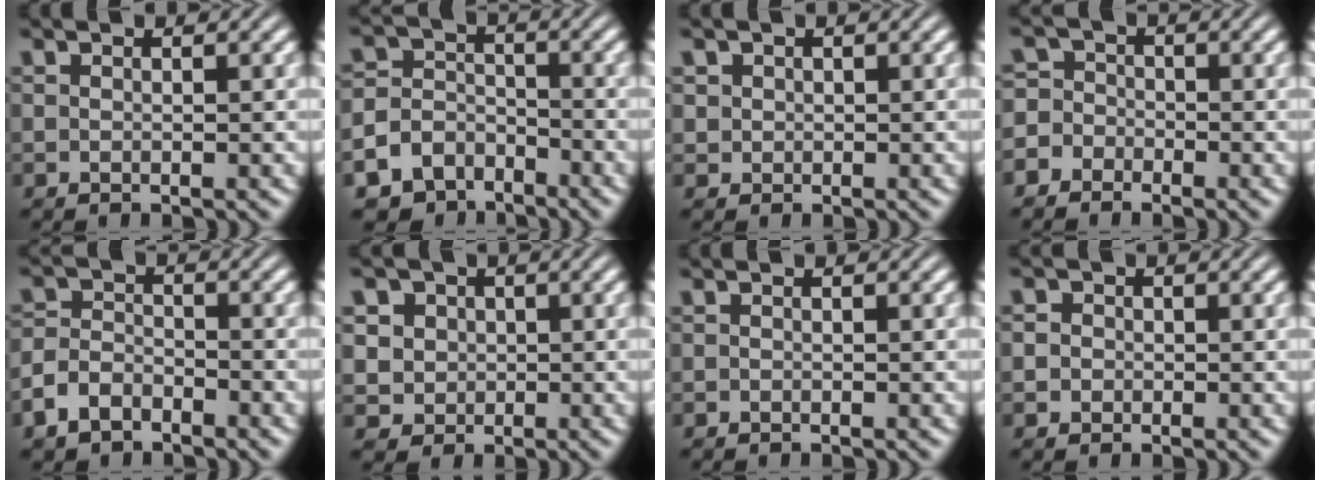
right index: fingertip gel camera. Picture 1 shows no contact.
{"total": 8.6, "force": [-4.8, 6.8, 2.3], "torque": [-0.039, -0.033, -0.083]}
{"total": 2.3, "force": [0.4, 2.1, 0.6], "torque": [-0.022, -0.014, 0.013]}
{"total": 4.7, "force": [-2.0, 4.2, 0.7], "torque": [-0.003, -0.015, -0.041]}
{"total": 3.7, "force": [-2.8, 2.2, 0.9], "torque": [-0.014, -0.016, -0.043]}
{"total": 8.4, "force": [0.4, 7.8, 3.1], "torque": [-0.082, -0.033, 0.010]}
{"total": 0.9, "force": [-0.4, -0.8, -0.3], "torque": [0.012, -0.007, -0.003]}
{"total": 1.9, "force": [-0.5, 1.8, 0.2], "torque": [-0.001, -0.002, -0.015]}